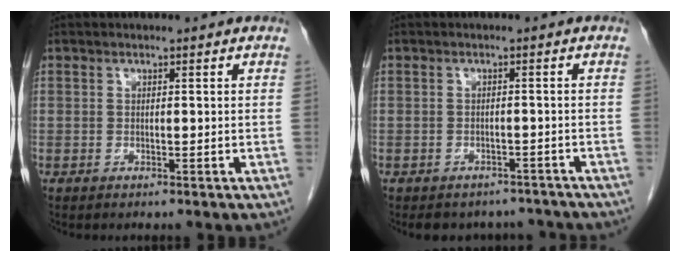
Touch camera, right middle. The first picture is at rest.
{"total": 7.4, "force": [-6.7, 3.1, 0.7], "torque": [-0.003, 0.012, -0.075]}